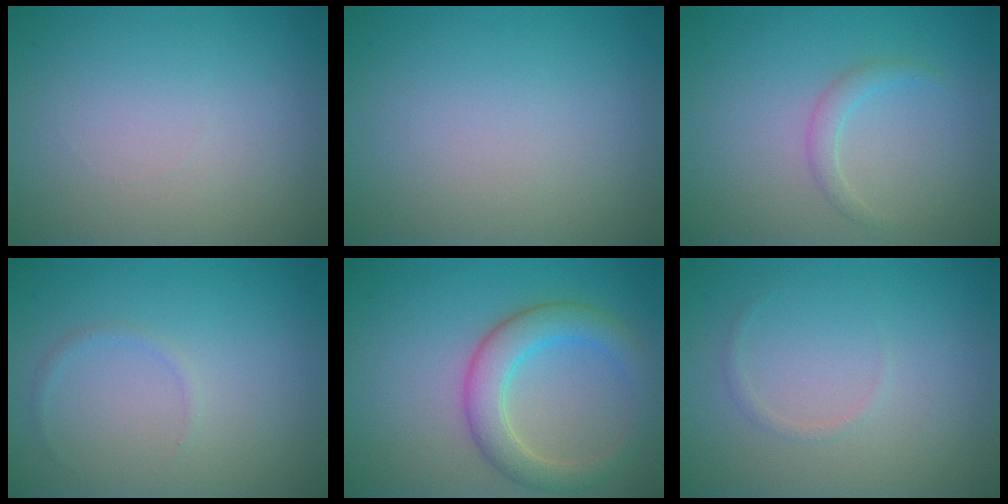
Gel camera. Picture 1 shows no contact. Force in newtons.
{"total": 0.0}
{"total": 1.3, "press": 1.3, "slide": 0.2}
{"total": 0.6, "press": 0.6, "slide": 0.0}
{"total": 4.4, "press": 4.4, "slide": 0.4}
{"total": 0.6, "press": 0.6, "slide": 0.1}